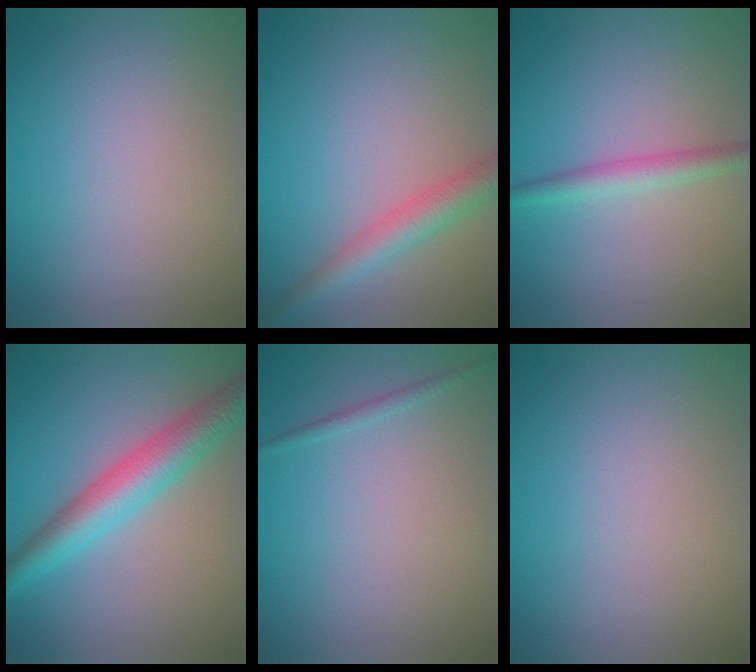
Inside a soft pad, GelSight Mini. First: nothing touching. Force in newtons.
{"total": 3.6, "press": 3.6, "slide": 0.1}
{"total": 2.2, "press": 2.2, "slide": 0.1}
{"total": 5.5, "press": 5.5, "slide": 0.1}
{"total": 0.7, "press": 0.7, "slide": 0.0}
{"total": 0.0}